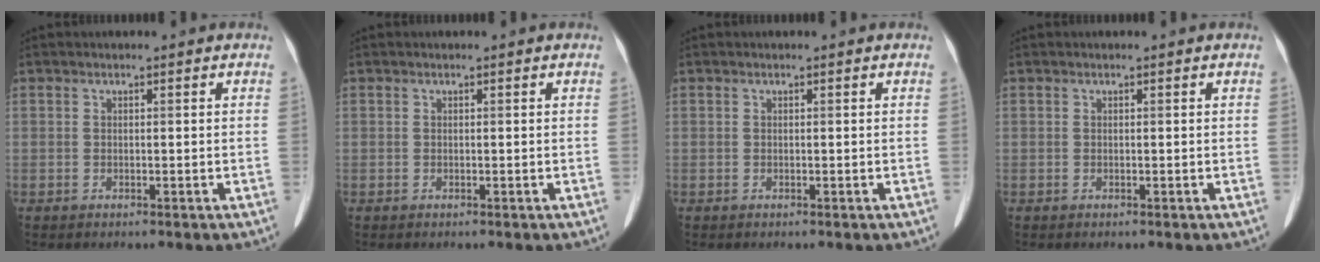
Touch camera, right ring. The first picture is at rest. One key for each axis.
{"total": 0.0}
{"total": 0.0}
{"total": 0.0}